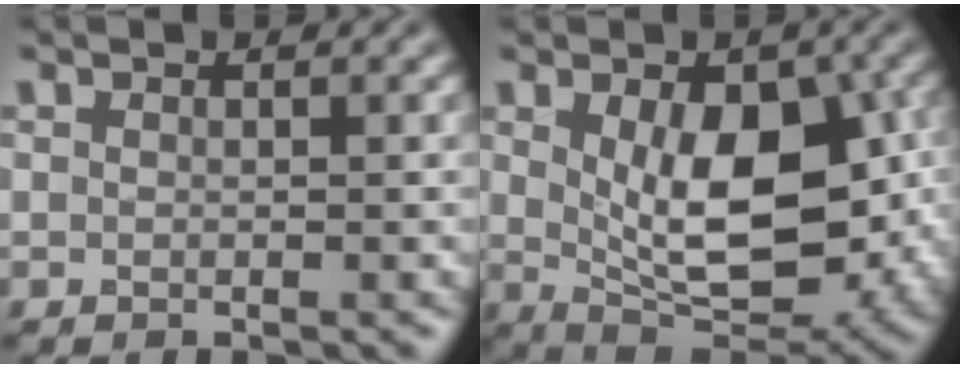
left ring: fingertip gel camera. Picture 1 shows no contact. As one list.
[{"total": 10.3, "force": [0.5, 5.6, 8.6], "torque": [-0.141, -0.018, 0.024]}]